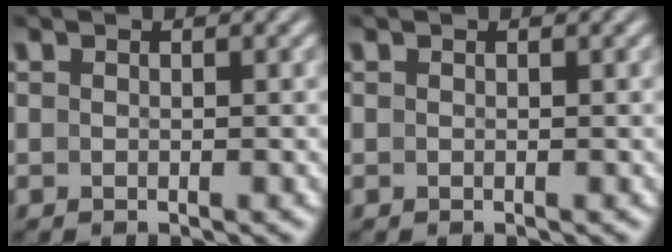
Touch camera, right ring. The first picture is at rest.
{"total": 0.0}